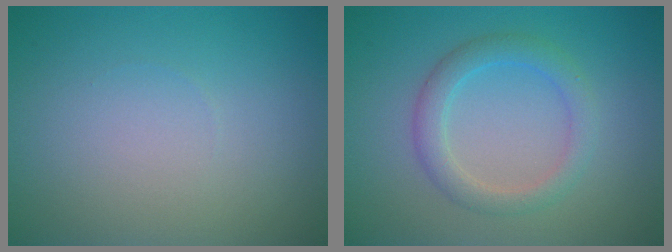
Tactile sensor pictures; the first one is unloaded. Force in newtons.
{"total": 2.9, "press": 2.9, "slide": 0.3}